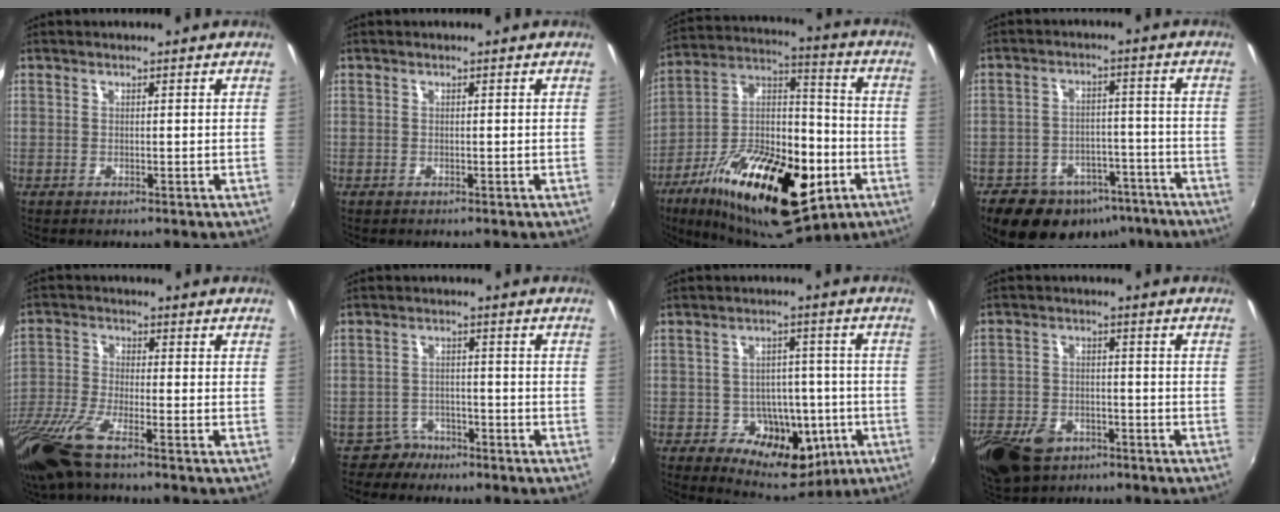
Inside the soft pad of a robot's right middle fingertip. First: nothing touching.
{"total": 0.0}
{"total": 29.7, "force": [-13.6, 13.4, 22.8], "torque": [-0.400, -0.023, -0.211]}
{"total": 17.6, "force": [-12.1, 10.5, 7.3], "torque": [-0.158, 0.013, -0.151]}
{"total": 11.5, "force": [-8.3, 1.8, 7.9], "torque": [-0.182, -0.039, -0.165]}
{"total": 3.8, "force": [-3.1, 2.3, -0.2], "torque": [-0.002, 0.010, -0.053]}
{"total": 12.6, "force": [-4.4, 9.6, 7.0], "torque": [-0.112, 0.006, -0.045]}
{"total": 12.9, "force": [-7.8, 8.0, 6.4], "torque": [-0.171, -0.016, -0.138]}